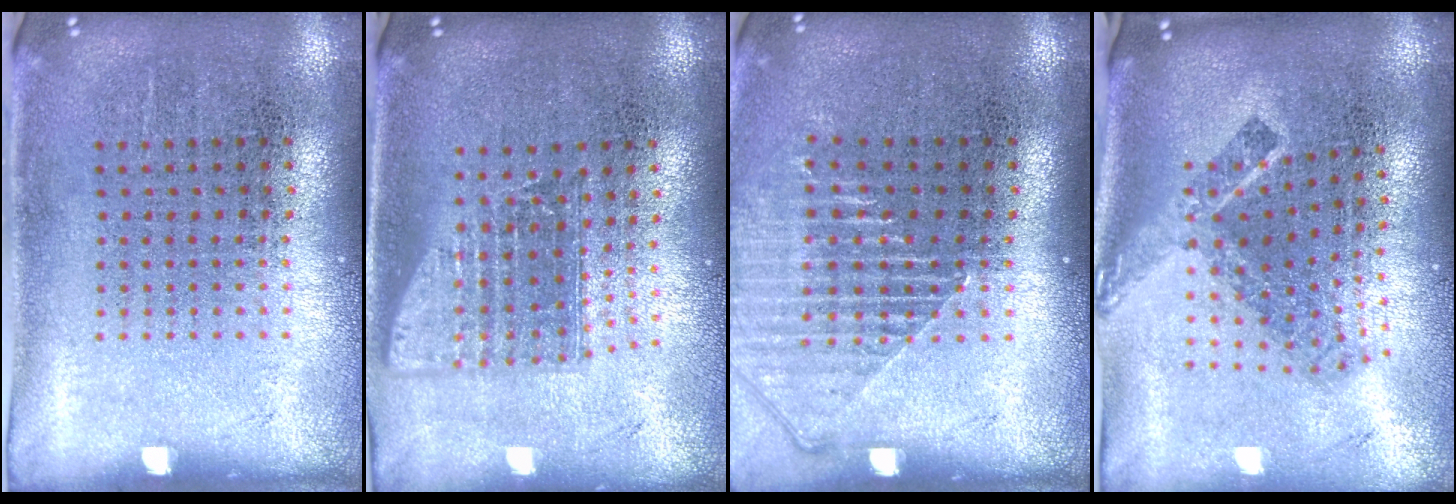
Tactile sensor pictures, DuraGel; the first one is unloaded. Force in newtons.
{"total": 1.6, "press": 1.2, "slide": 1.0}
{"total": 1.4, "press": 1.3, "slide": 0.5}
{"total": 2.4, "press": 1.6, "slide": 1.8}